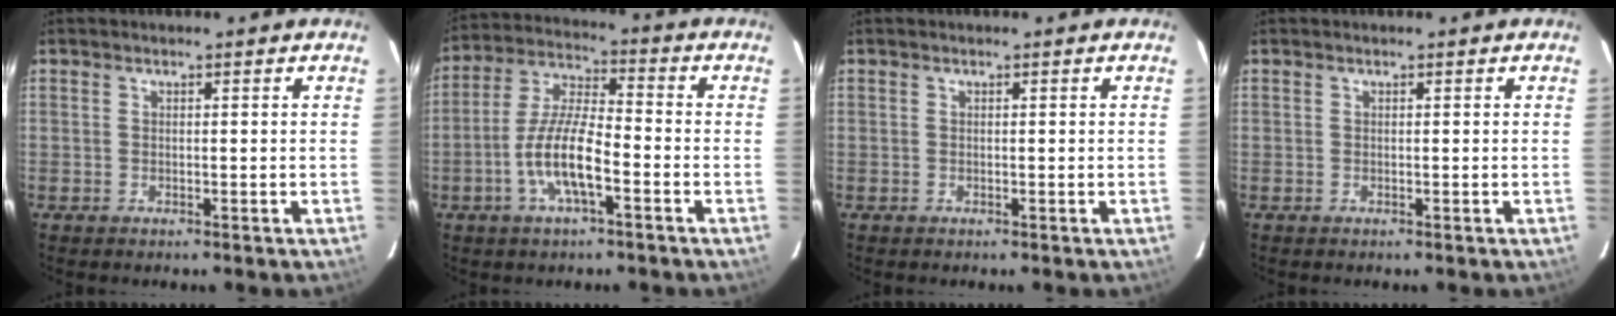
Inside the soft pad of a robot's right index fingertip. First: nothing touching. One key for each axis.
{"total": 10.5, "fx": -4.3, "fy": 2.7, "fz": 9.2, "tx": -0.193, "ty": 0.001, "tz": -0.082}
{"total": 0.0}
{"total": 0.0}